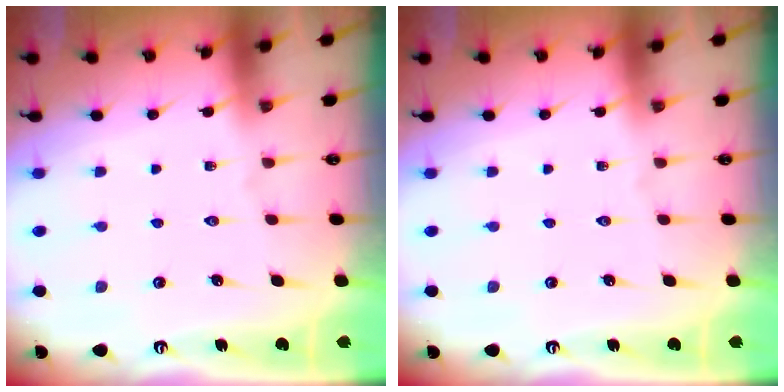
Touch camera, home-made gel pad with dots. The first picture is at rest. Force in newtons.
{"total": 0.0}